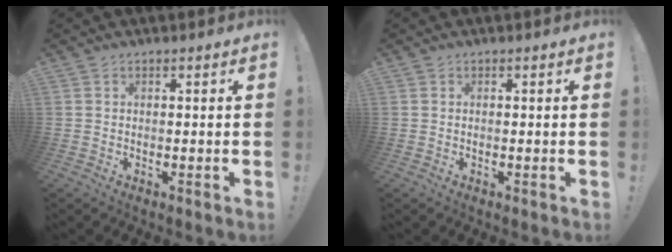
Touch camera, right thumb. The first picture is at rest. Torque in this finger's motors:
{"motor_torque": [0.10, -0.08, 0.08, 0.03, 0.00]}